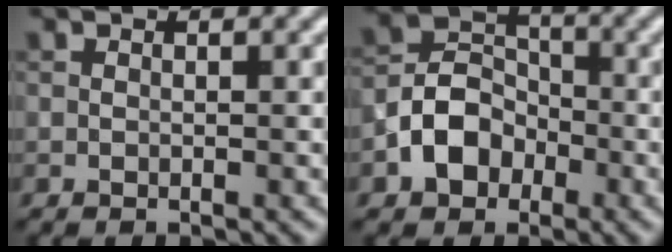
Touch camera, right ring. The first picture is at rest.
{"total": 4.9, "force": [-2.0, 3.8, 2.3], "torque": [-0.035, 0.005, -0.043]}